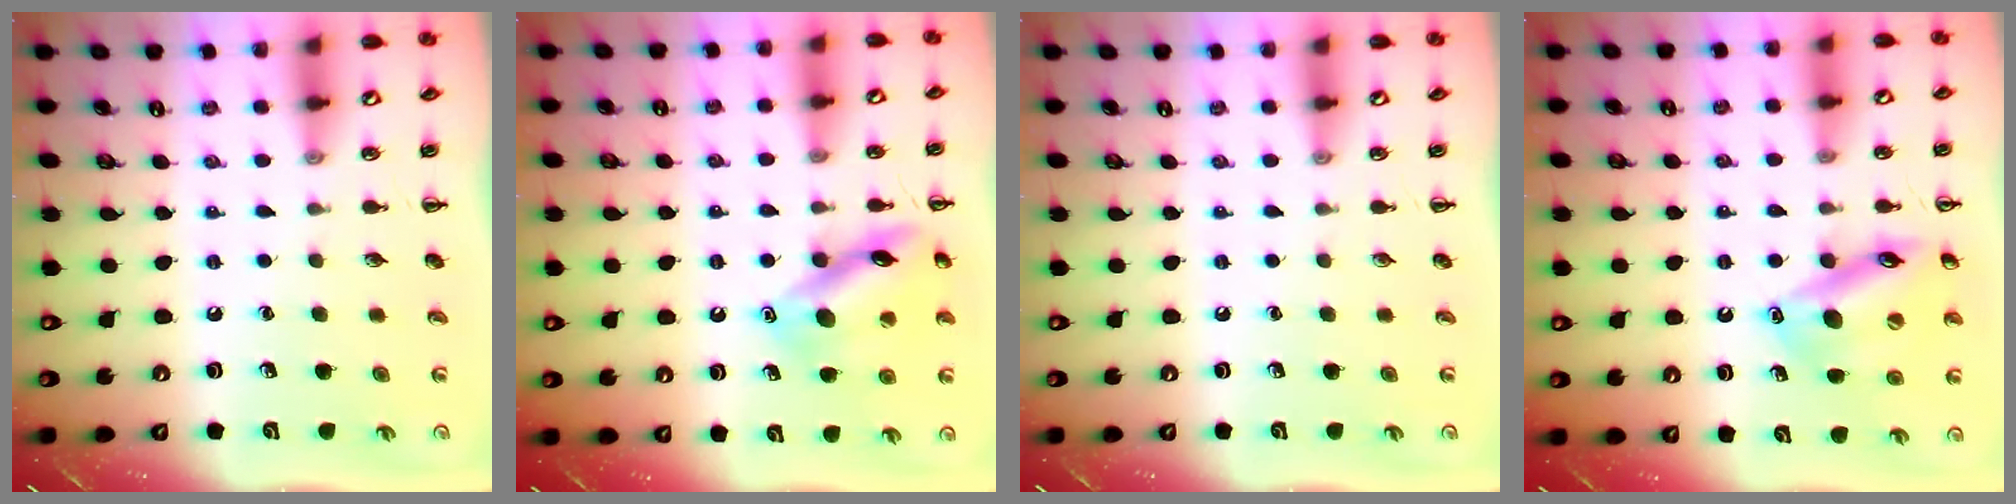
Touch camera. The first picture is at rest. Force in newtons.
{"total": 14.2, "press": 14.2, "slide": 1.1}
{"total": 0.0}
{"total": 15.5, "press": 15.4, "slide": 1.9}